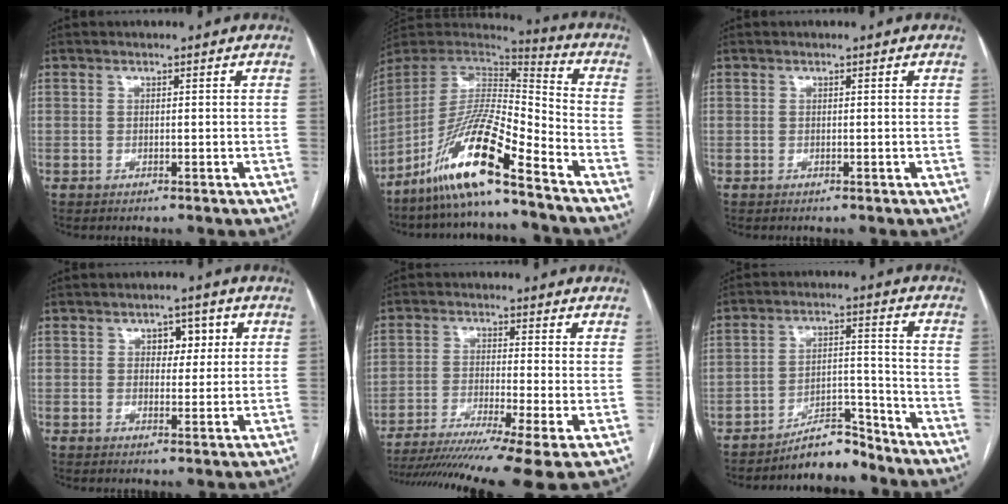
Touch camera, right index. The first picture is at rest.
{"total": 15.7, "force": [-10.7, 0.8, 11.5], "torque": [-0.221, -0.008, -0.199]}
{"total": 0.0}
{"total": 4.1, "force": [1.3, 2.5, 2.9], "torque": [-0.032, 0.011, 0.020]}
{"total": 15.3, "force": [-11.3, -1.0, 10.2], "torque": [-0.149, -0.033, -0.181]}
{"total": 6.6, "force": [-6.2, 1.5, 1.7], "torque": [-0.020, 0.025, -0.106]}